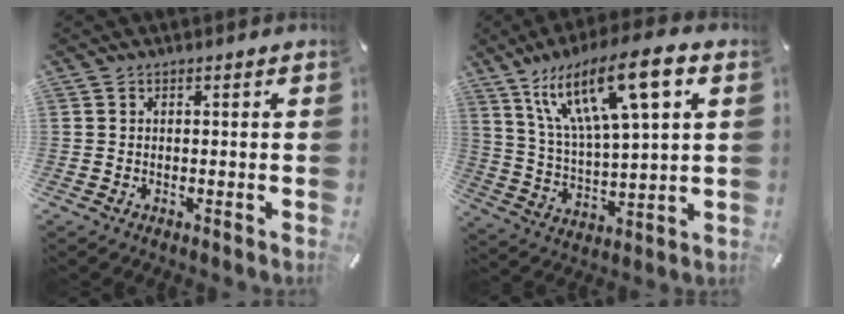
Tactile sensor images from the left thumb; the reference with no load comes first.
{"total": 19.0, "force": [10.3, 6.0, 14.8], "torque": [-0.285, -0.033, 0.169]}